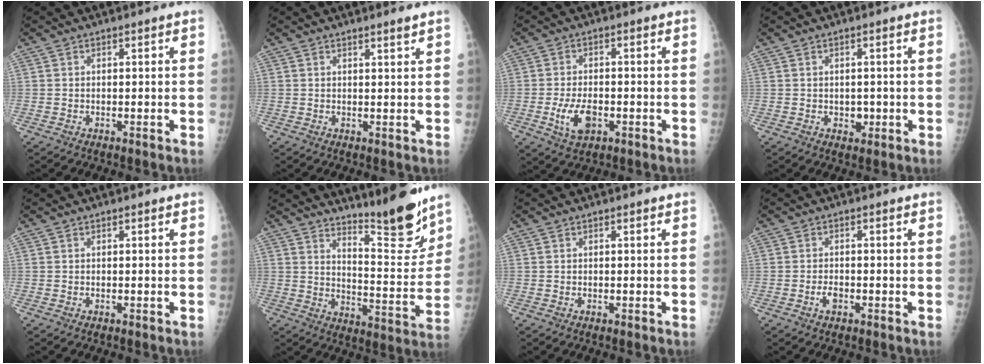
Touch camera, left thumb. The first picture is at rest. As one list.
[{"total": 1.3, "force": [1.1, -0.1, 0.7], "torque": [-0.006, -0.010, 0.018]}, {"total": 6.3, "force": [-2.0, 3.5, 4.8], "torque": [-0.088, 0.004, -0.032]}, {"total": 2.1, "force": [-0.2, 1.7, 1.2], "torque": [-0.005, 0.000, 0.000]}, {"total": 0.0}, {"total": 15.5, "force": [13.1, 2.4, 7.9], "torque": [-0.086, -0.117, 0.199]}, {"total": 0.0}, {"total": 2.1, "force": [-1.0, 1.2, 1.4], "torque": [-0.023, 0.004, -0.019]}]